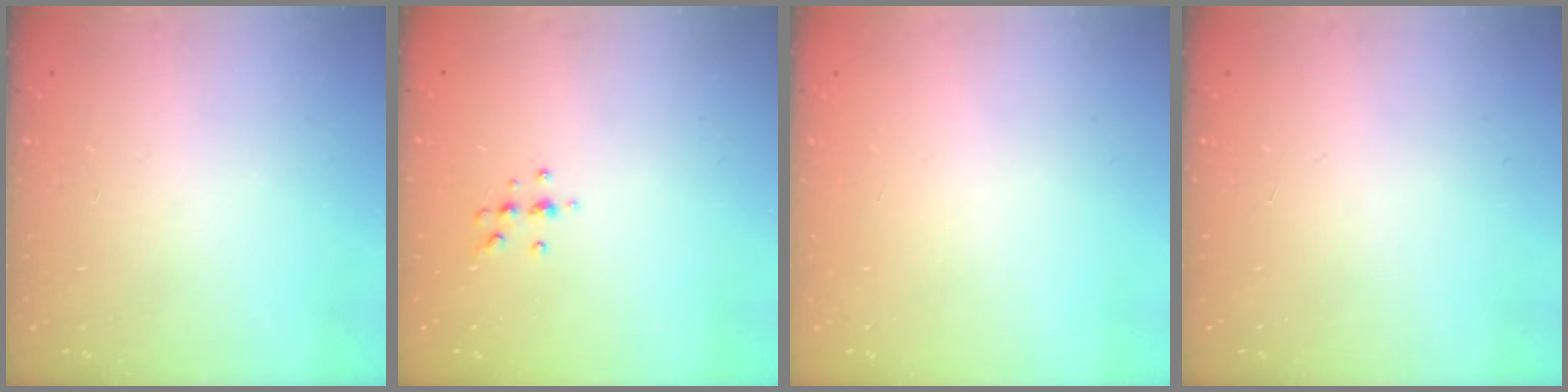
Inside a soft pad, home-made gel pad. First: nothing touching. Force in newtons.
{"total": 4.8, "press": 4.8, "slide": 0.9}
{"total": 0.0}
{"total": 0.0}